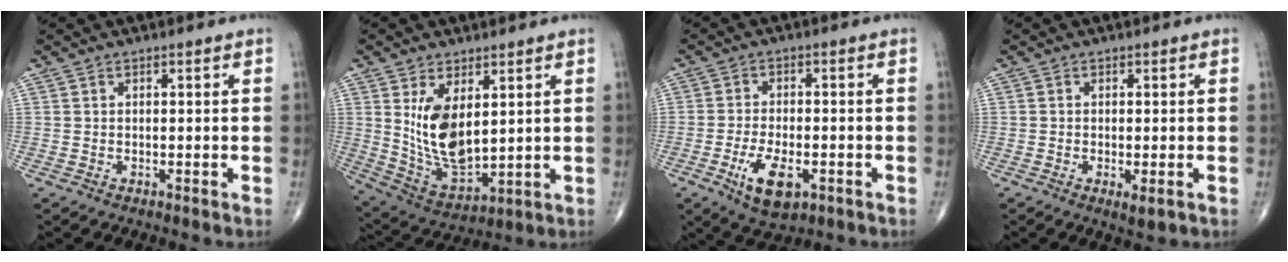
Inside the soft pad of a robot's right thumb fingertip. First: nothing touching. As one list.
[{"total": 12.5, "force": [3.2, 6.5, 10.2], "torque": [-0.175, -0.025, 0.081]}, {"total": 8.3, "force": [-3.3, 3.8, 6.6], "torque": [-0.116, 0.000, -0.049]}, {"total": 2.4, "force": [-0.8, 0.6, 2.2], "torque": [-0.038, -0.009, -0.013]}]